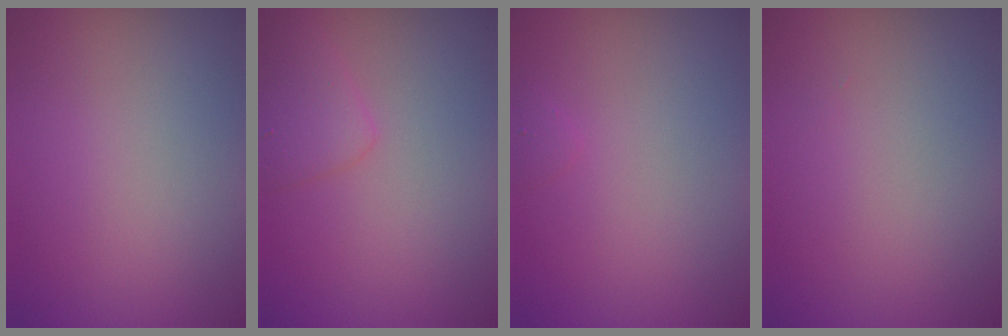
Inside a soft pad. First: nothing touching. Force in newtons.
{"total": 2.2, "press": 2.2, "slide": 0.1}
{"total": 0.5, "press": 0.5, "slide": 0.1}
{"total": 0.0}